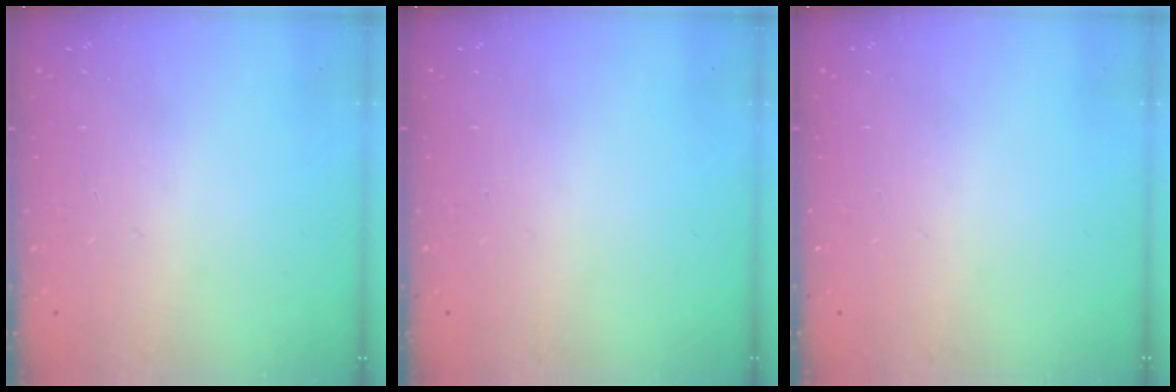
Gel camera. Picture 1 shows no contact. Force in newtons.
{"total": 0.0}
{"total": 0.0}